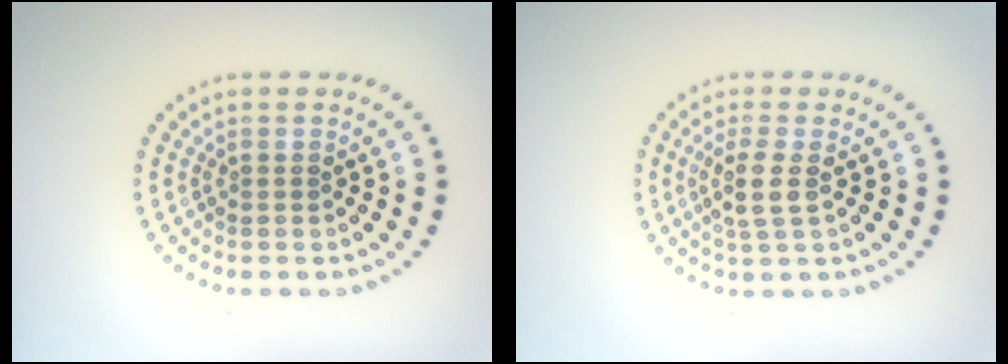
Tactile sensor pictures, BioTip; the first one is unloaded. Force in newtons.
{"total": 2.4, "press": 2.1, "slide": 1.3}